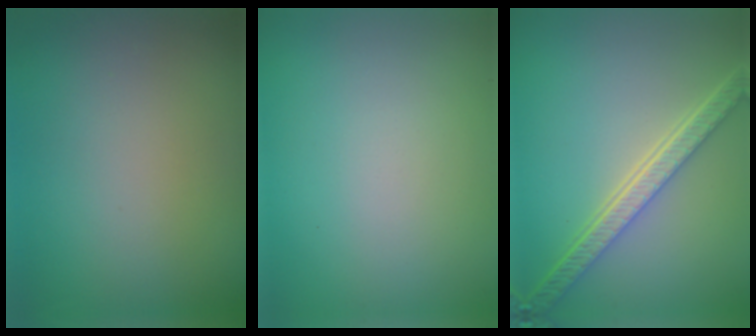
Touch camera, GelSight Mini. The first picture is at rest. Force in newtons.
{"total": 0.0}
{"total": 5.5, "press": 4.2, "slide": 3.5}